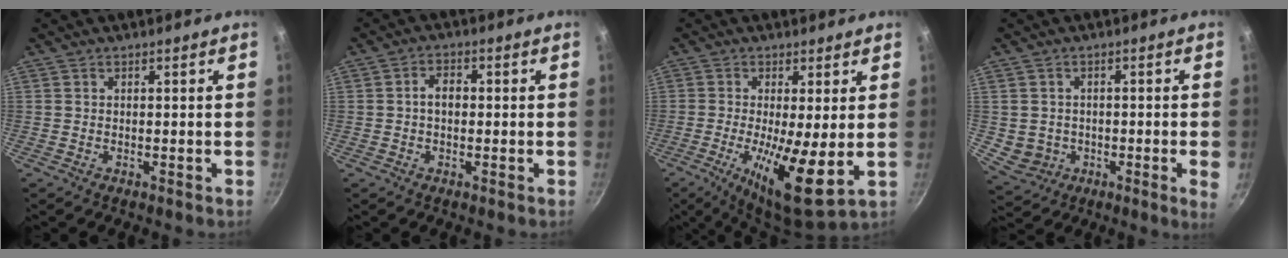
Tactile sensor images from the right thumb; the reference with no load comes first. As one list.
[{"total": 3.2, "force": [-0.1, 2.2, 2.3], "torque": [-0.030, 0.013, -0.006]}, {"total": 12.5, "force": [-1.3, 3.1, 12.0], "torque": [-0.201, -0.024, -0.018]}, {"total": 6.6, "force": [-0.9, 4.0, 5.2], "torque": [-0.068, -0.002, -0.003]}]